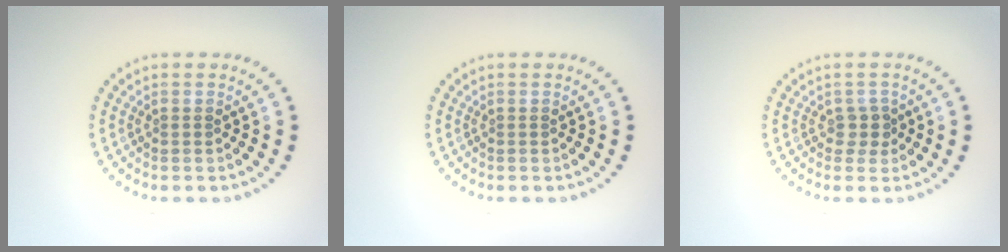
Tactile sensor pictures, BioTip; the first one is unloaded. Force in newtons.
{"total": 0.0}
{"total": 1.5, "press": 1.2, "slide": 0.9}